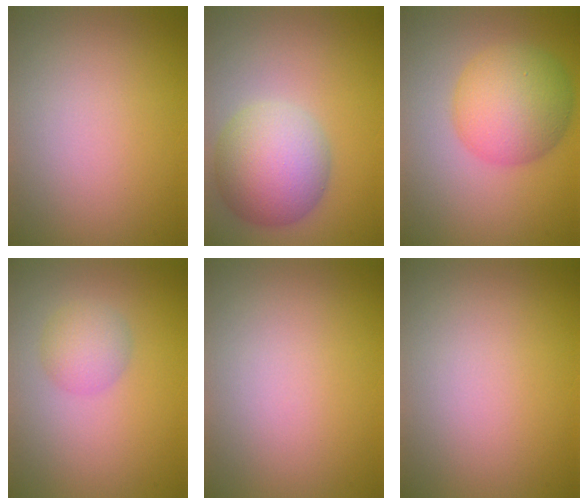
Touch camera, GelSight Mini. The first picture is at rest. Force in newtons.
{"total": 7.3, "press": 7.3, "slide": 0.2}
{"total": 6.5, "press": 6.5, "slide": 0.2}
{"total": 2.4, "press": 2.4, "slide": 0.1}
{"total": 0.0}
{"total": 0.0}